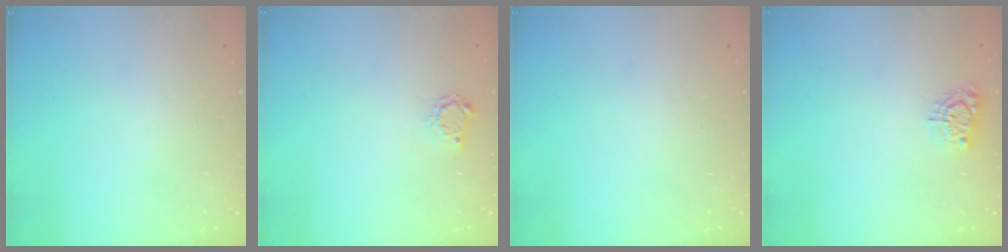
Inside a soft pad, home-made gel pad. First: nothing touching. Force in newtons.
{"total": 3.8, "press": 3.8, "slide": 0.4}
{"total": 0.0}
{"total": 5.8, "press": 5.8, "slide": 0.3}